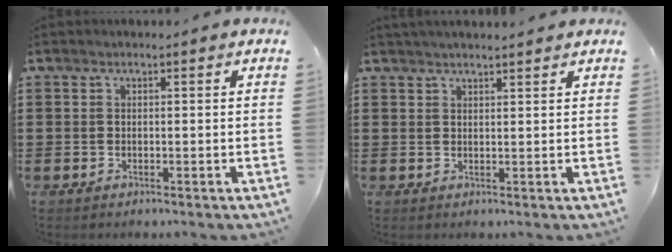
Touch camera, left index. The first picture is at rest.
{"total": 1.6, "force": [1.6, -0.1, 0.3], "torque": [-0.009, 0.001, 0.031]}